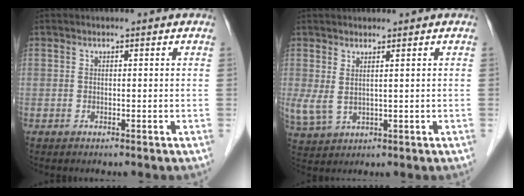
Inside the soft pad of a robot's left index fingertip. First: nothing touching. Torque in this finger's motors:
{"motor_torque": [0.00, -0.24, 0.22, 0.04]}